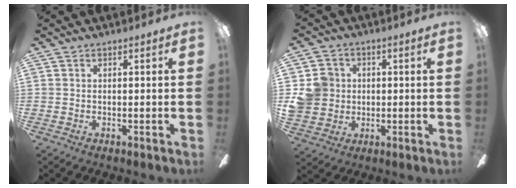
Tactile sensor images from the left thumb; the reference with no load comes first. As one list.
[{"total": 8.3, "force": [0.8, 7.9, 2.4], "torque": [-0.076, 0.016, 0.021]}]